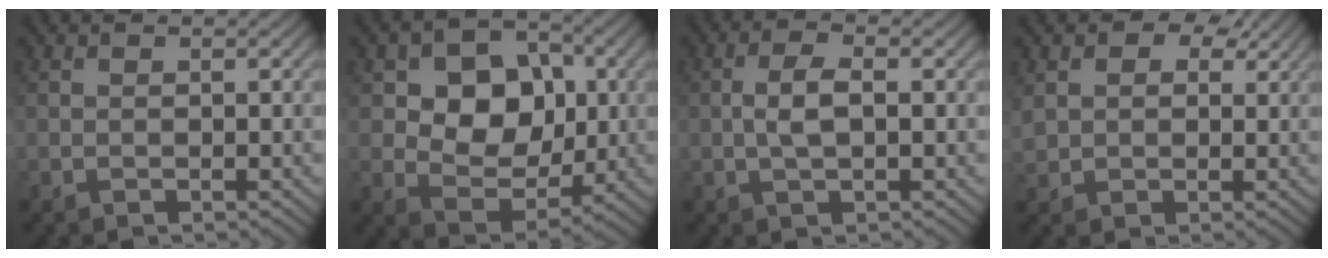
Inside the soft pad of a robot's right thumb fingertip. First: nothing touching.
{"total": 9.8, "force": [1.7, 7.3, 6.3], "torque": [-0.125, 0.001, 0.020]}
{"total": 3.4, "force": [-0.2, 1.4, 3.1], "torque": [-0.069, 0.005, -0.006]}
{"total": 7.0, "force": [3.6, 5.2, 3.1], "torque": [-0.101, 0.014, 0.062]}